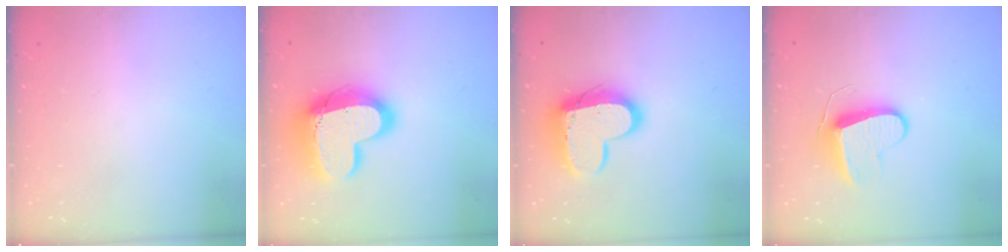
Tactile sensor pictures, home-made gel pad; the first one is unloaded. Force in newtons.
{"total": 23.1, "press": 23.0, "slide": 1.7}
{"total": 14.4, "press": 14.4, "slide": 1.1}
{"total": 8.8, "press": 8.8, "slide": 0.2}